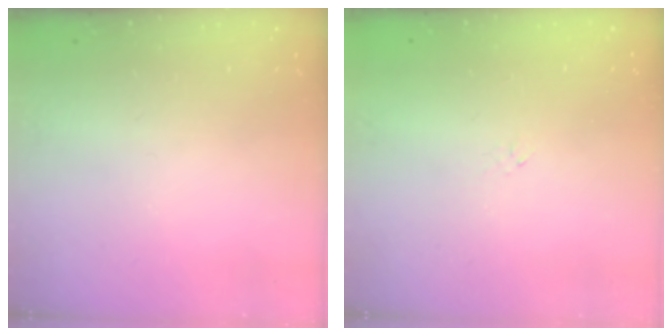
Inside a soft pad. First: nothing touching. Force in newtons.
{"total": 1.2, "press": 1.2, "slide": 0.4}